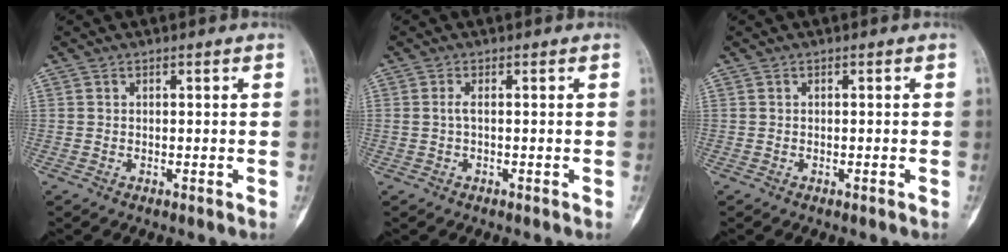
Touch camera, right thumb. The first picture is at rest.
{"total": 1.2, "force": [0.0, 0.3, 1.2], "torque": [-0.031, 0.001, 0.001]}
{"total": 0.0}